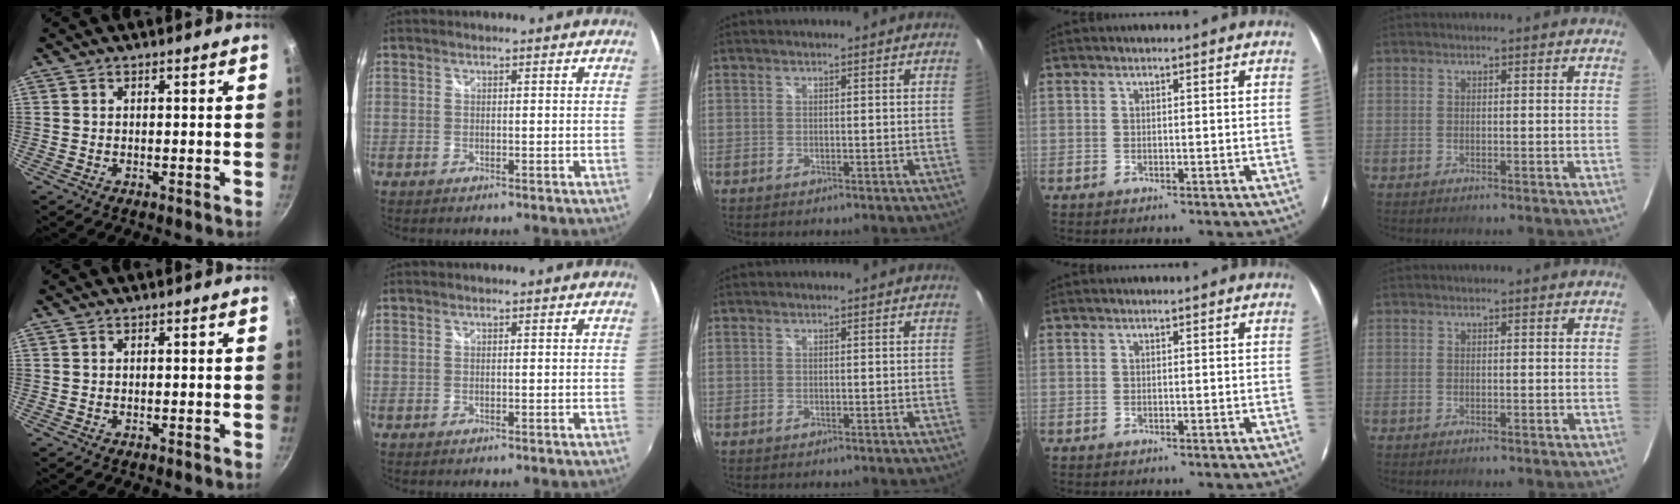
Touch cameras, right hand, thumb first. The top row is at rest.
{}